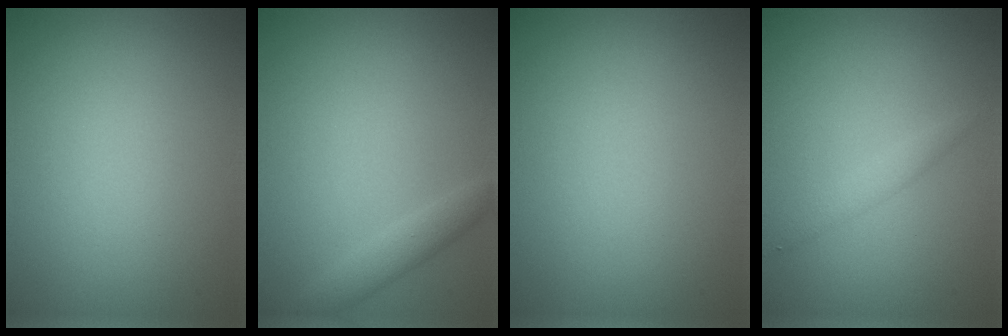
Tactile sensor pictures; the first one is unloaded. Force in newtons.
{"total": 1.9, "press": 1.9, "slide": 0.1}
{"total": 0.0}
{"total": 1.3, "press": 1.3, "slide": 0.1}